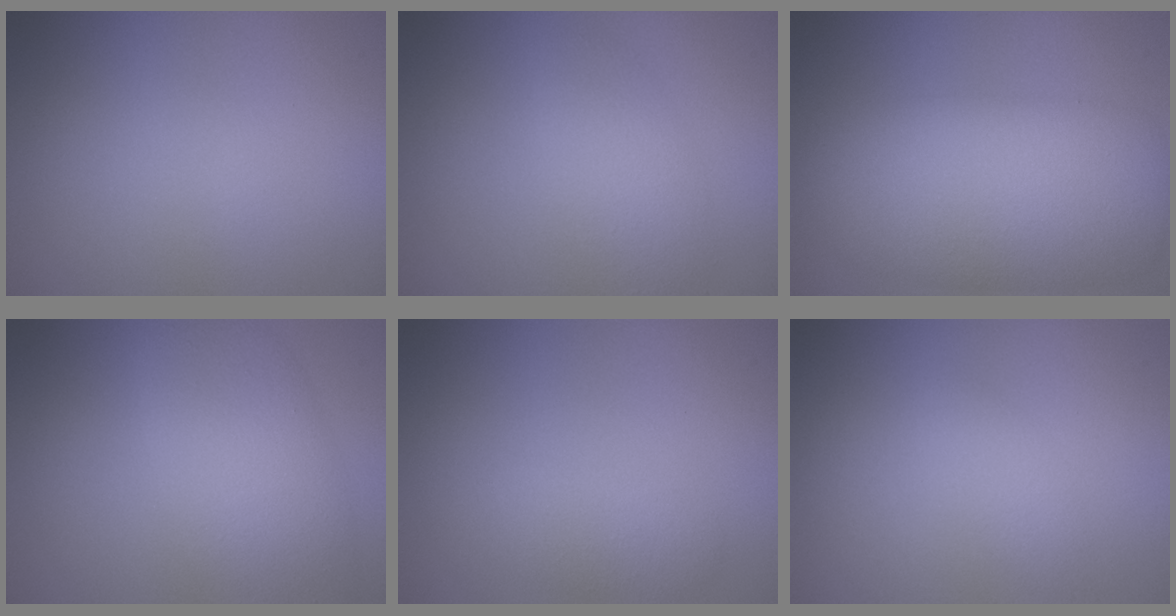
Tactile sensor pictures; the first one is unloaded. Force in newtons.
{"total": 2.6, "press": 2.6, "slide": 0.1}
{"total": 10.4, "press": 10.3, "slide": 0.5}
{"total": 5.6, "press": 5.6, "slide": 0.1}
{"total": 1.7, "press": 1.7, "slide": 0.1}
{"total": 1.4, "press": 1.4, "slide": 0.1}